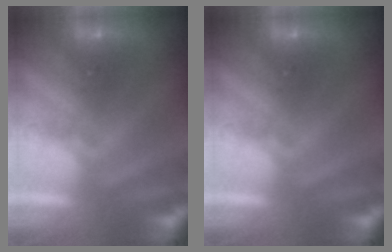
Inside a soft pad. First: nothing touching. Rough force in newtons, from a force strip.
{"total": 0.0}